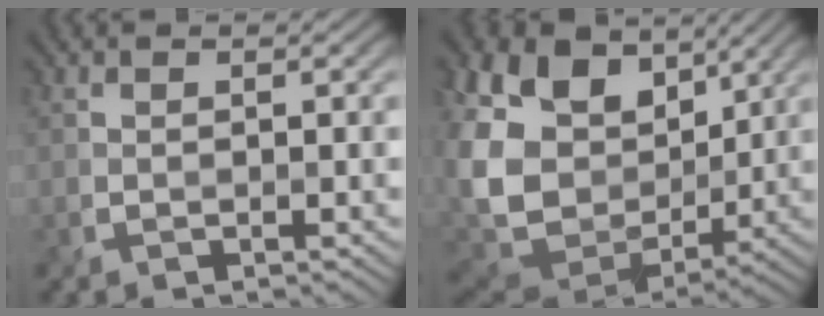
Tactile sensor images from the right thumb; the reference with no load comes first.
{"total": 18.2, "force": [4.0, 14.1, 10.9], "torque": [-0.280, -0.004, 0.106]}